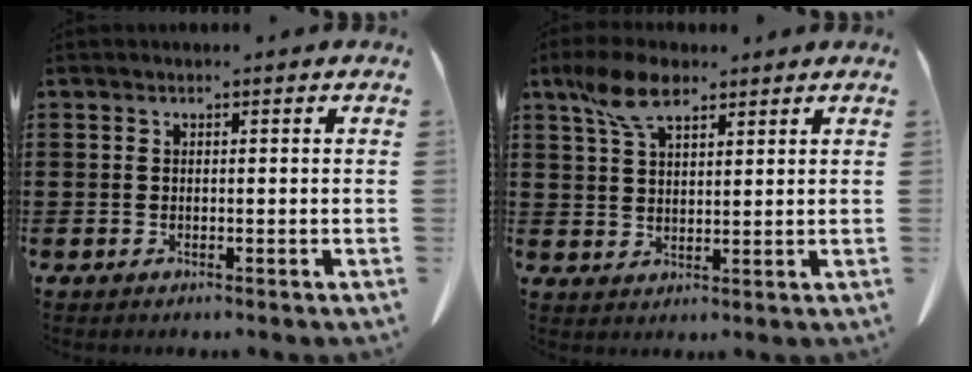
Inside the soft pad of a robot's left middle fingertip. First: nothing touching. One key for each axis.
{"total": 7.0, "fx": 4.4, "fy": 3.3, "fz": 4.3, "tx": -0.099, "ty": 0.006, "tz": 0.082}